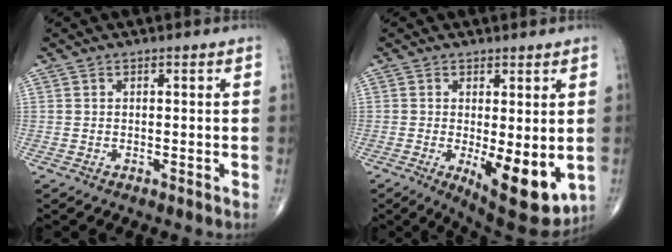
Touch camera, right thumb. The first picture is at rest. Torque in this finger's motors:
{"motor_torque": [1.21, 2.37, 0.15, -0.21, 0.34]}